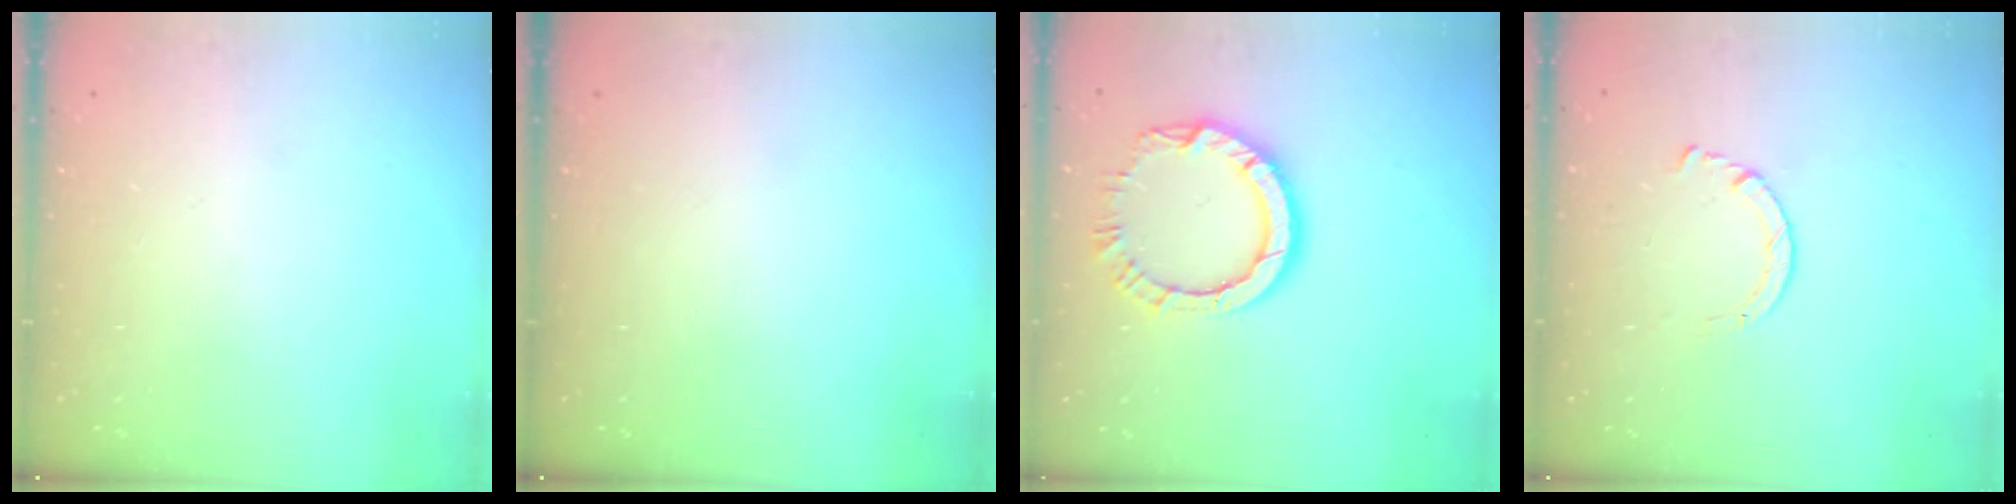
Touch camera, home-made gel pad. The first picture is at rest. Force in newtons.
{"total": 0.0}
{"total": 10.6, "press": 10.6, "slide": 1.0}
{"total": 2.9, "press": 2.8, "slide": 0.3}